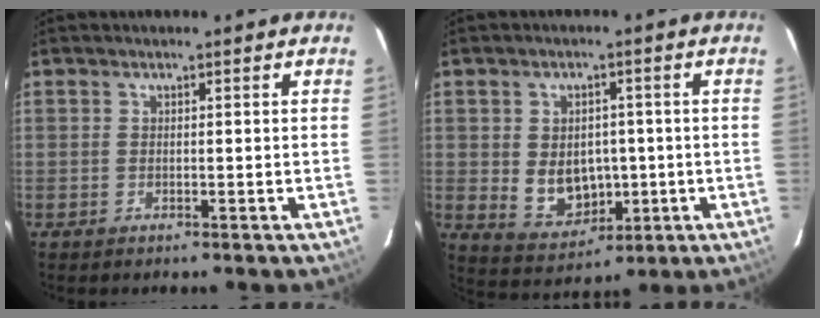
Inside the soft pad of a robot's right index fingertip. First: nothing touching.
{"total": 8.6, "force": [-0.8, 6.7, 5.4], "torque": [-0.110, -0.003, 0.012]}